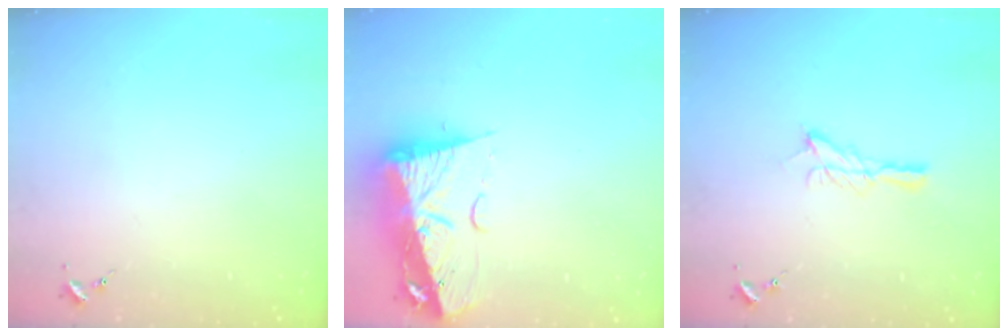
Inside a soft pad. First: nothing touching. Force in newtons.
{"total": 14.8, "press": 14.7, "slide": 1.8}
{"total": 7.6, "press": 7.6, "slide": 0.1}